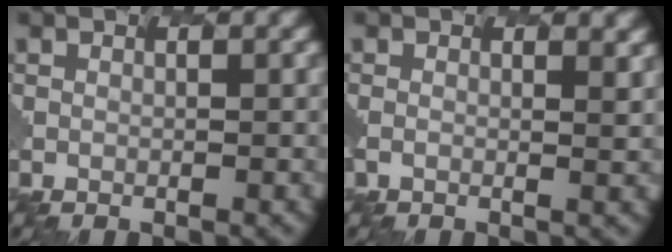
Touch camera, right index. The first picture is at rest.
{"total": 0.8, "force": [0.5, -0.1, 0.7], "torque": [-0.002, 0.007, -0.007]}